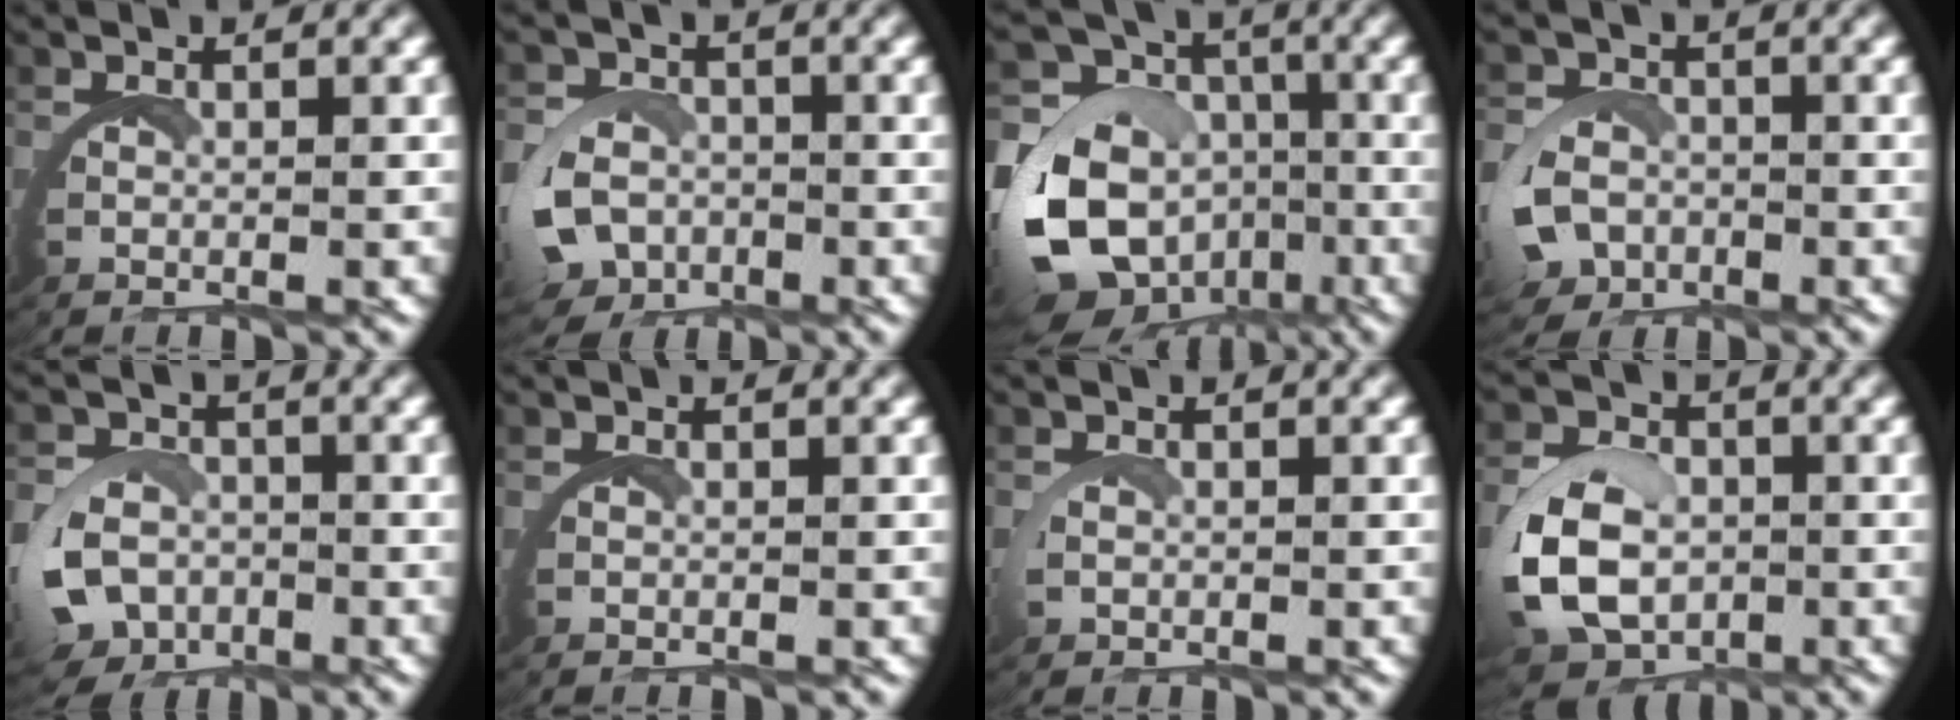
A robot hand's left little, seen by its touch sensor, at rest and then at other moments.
{"total": 5.2, "force": [-1.9, 4.4, 2.0], "torque": [-0.035, -0.025, -0.031]}
{"total": 11.6, "force": [-2.5, 9.7, 5.8], "torque": [-0.133, -0.054, -0.035]}
{"total": 4.2, "force": [-1.4, 3.6, 1.7], "torque": [-0.033, -0.021, -0.025]}
{"total": 6.1, "force": [-2.4, 5.2, 2.2], "torque": [-0.042, -0.031, -0.039]}
{"total": 0.0}
{"total": 0.7, "force": [0.6, 0.3, 0.4], "torque": [-0.026, -0.008, 0.012]}
{"total": 7.1, "force": [-1.0, 5.6, 4.3], "torque": [-0.112, -0.031, -0.007]}